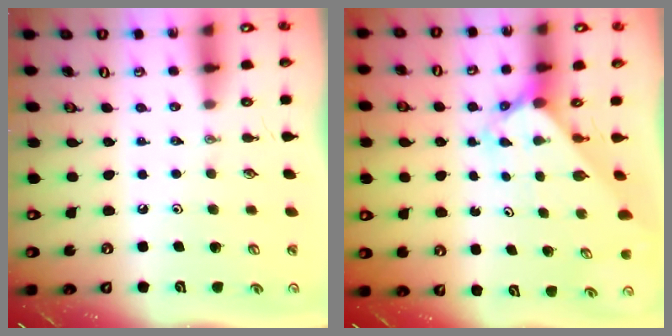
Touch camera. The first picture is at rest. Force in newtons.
{"total": 2.4, "press": 2.4, "slide": 0.2}